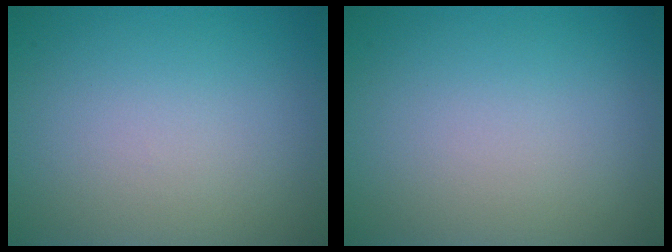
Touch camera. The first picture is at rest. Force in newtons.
{"total": 0.0}